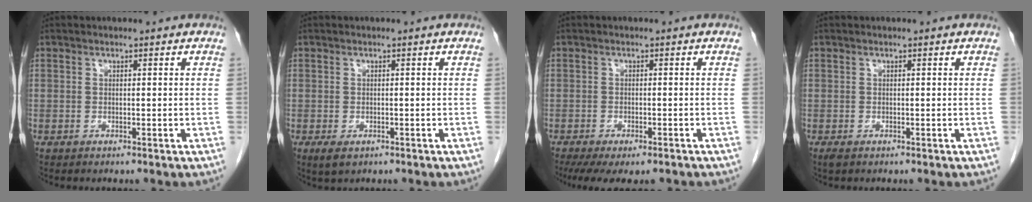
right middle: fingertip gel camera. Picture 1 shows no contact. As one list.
[{"total": 2.1, "force": [-1.1, 1.0, 1.4], "torque": [-0.029, -0.004, -0.010]}, {"total": 9.8, "force": [-7.6, 3.1, 5.4], "torque": [-0.087, -0.011, -0.106]}, {"total": 1.0, "force": [-0.6, 0.5, 0.6], "torque": [-0.012, -0.002, -0.006]}]